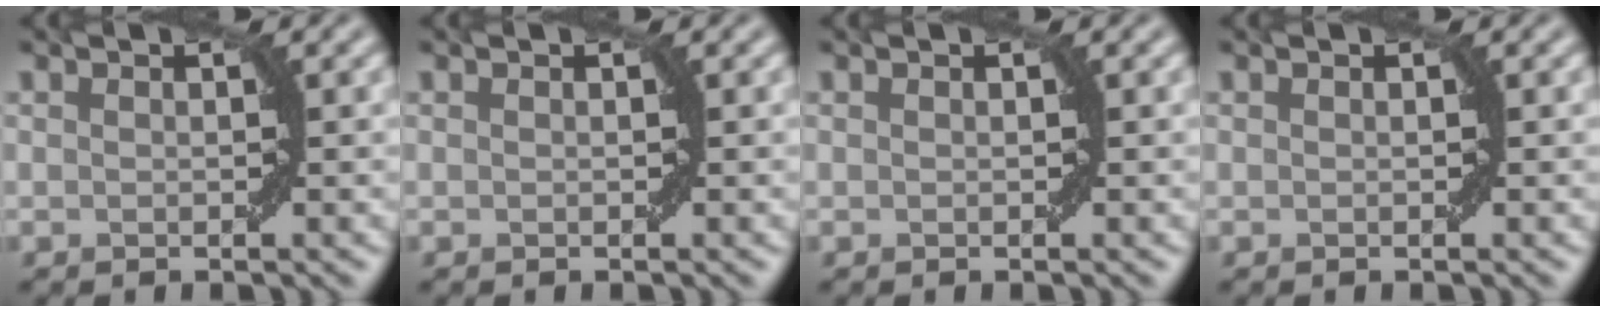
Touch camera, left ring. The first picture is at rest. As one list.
[{"total": 0.0}, {"total": 0.0}, {"total": 0.0}]